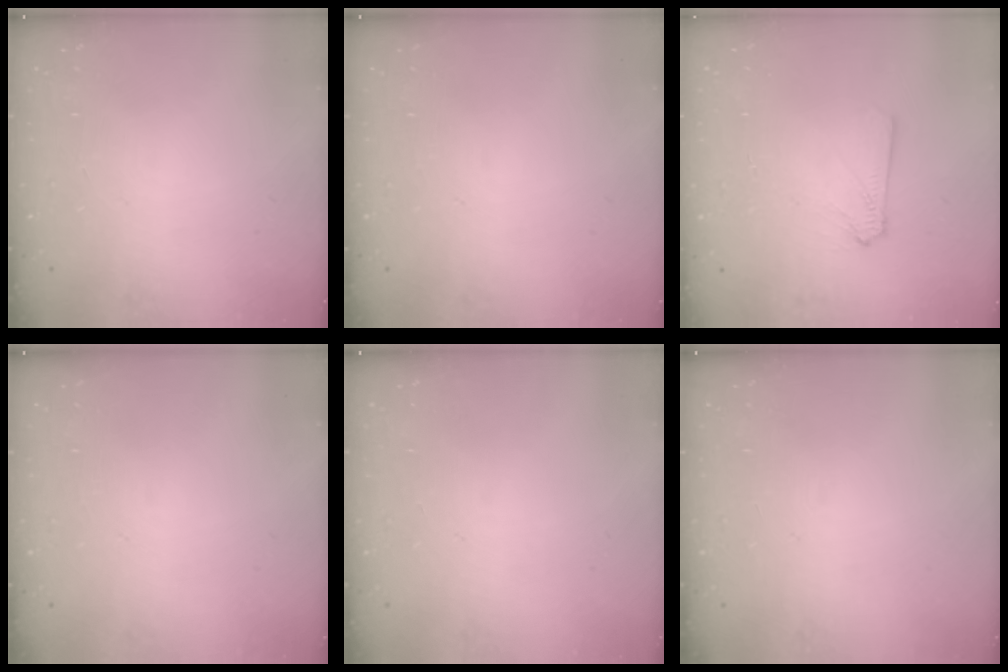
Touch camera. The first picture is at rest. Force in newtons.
{"total": 0.0}
{"total": 2.9, "press": 2.9, "slide": 0.4}
{"total": 0.0}
{"total": 0.0}
{"total": 0.0}